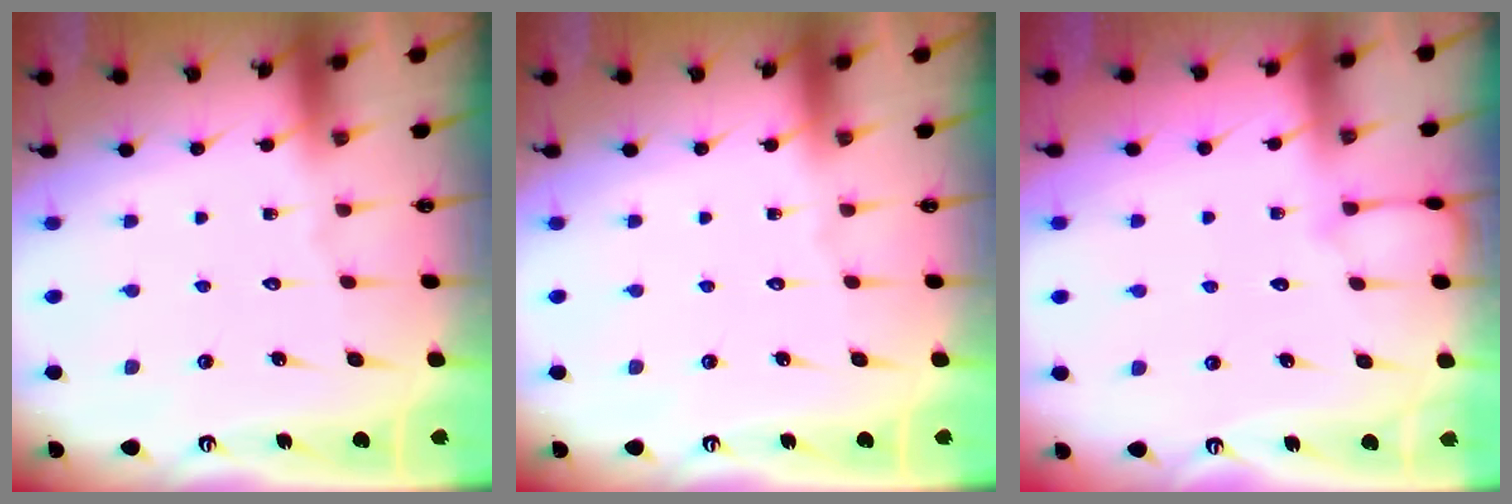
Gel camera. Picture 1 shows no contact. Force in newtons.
{"total": 0.0}
{"total": 3.4, "press": 3.4, "slide": 0.4}